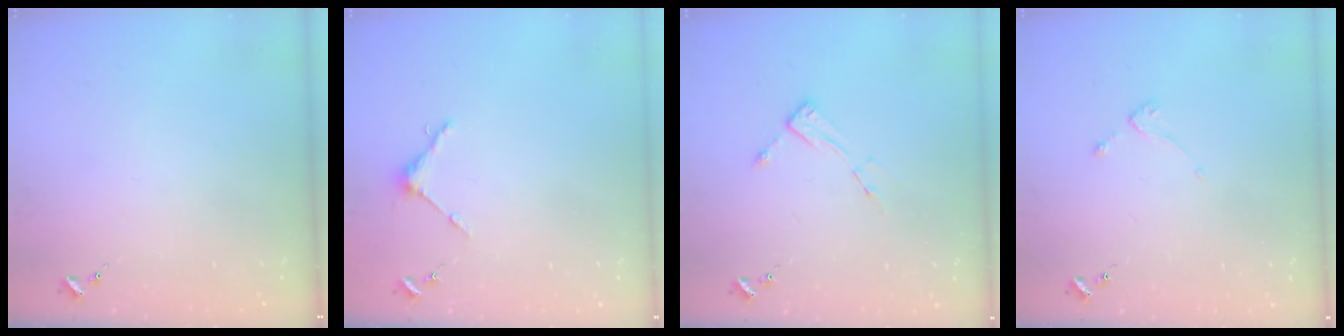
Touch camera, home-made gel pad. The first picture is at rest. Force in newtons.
{"total": 4.0, "press": 4.0, "slide": 0.4}
{"total": 4.8, "press": 4.7, "slide": 0.3}
{"total": 2.2, "press": 2.1, "slide": 0.4}